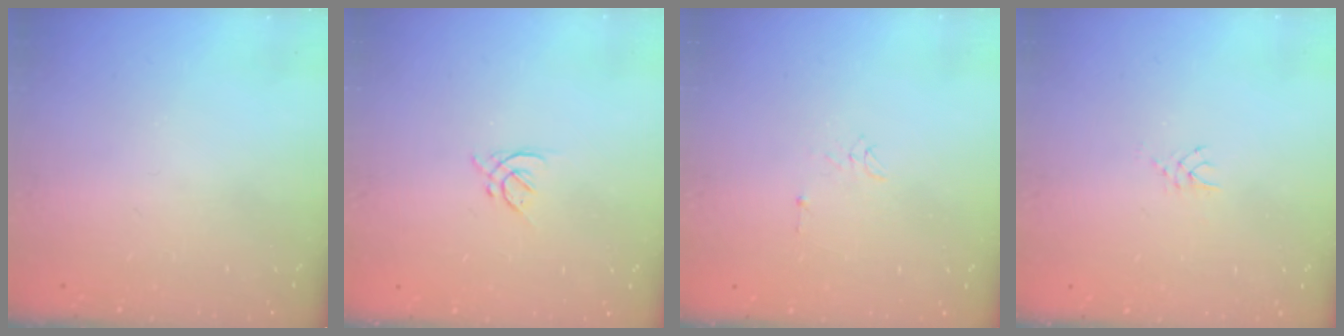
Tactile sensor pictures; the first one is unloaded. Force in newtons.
{"total": 1.3, "press": 1.2, "slide": 0.5}
{"total": 6.3, "press": 6.3, "slide": 0.7}
{"total": 2.7, "press": 2.7, "slide": 0.4}